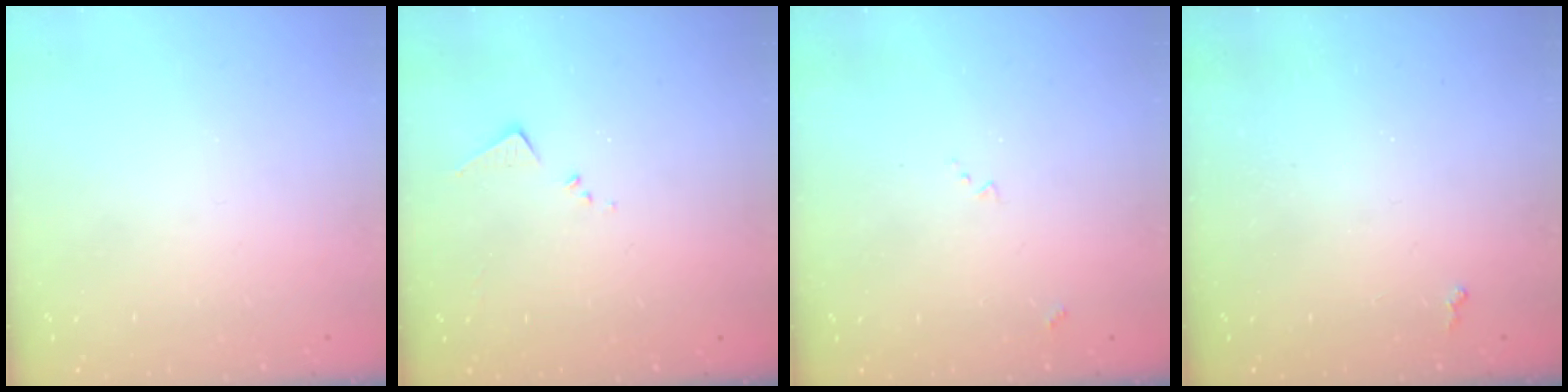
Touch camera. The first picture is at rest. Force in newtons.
{"total": 6.4, "press": 6.4, "slide": 0.4}
{"total": 7.5, "press": 7.5, "slide": 0.9}
{"total": 2.3, "press": 2.3, "slide": 0.5}